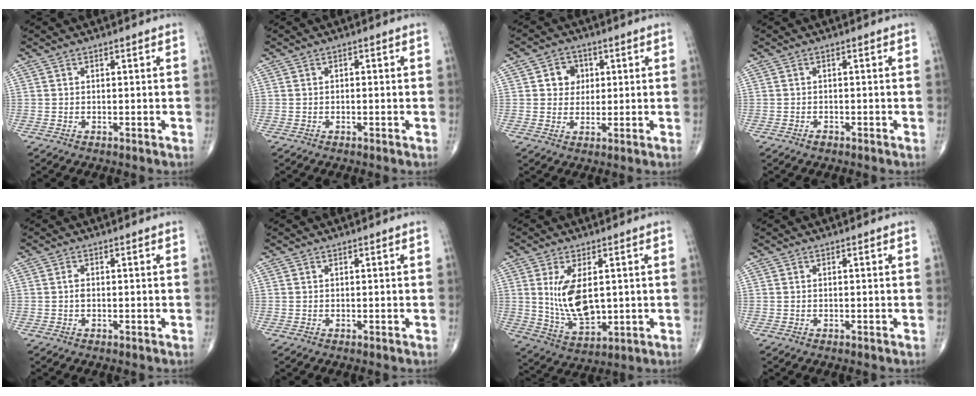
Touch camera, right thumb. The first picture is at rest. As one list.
[{"total": 0.7, "force": [0.0, 0.3, 0.6], "torque": [-0.011, 0.001, 0.001]}, {"total": 5.3, "force": [1.3, 4.6, 2.2], "torque": [-0.005, 0.001, 0.017]}, {"total": 0.9, "force": [-0.7, 0.5, 0.4], "torque": [-0.004, 0.003, -0.012]}, {"total": 1.0, "force": [-0.1, 0.5, 0.8], "torque": [-0.015, 0.001, -0.003]}, {"total": 0.0}, {"total": 11.0, "force": [1.6, 5.7, 9.3], "torque": [-0.163, -0.020, 0.047]}, {"total": 0.0}]